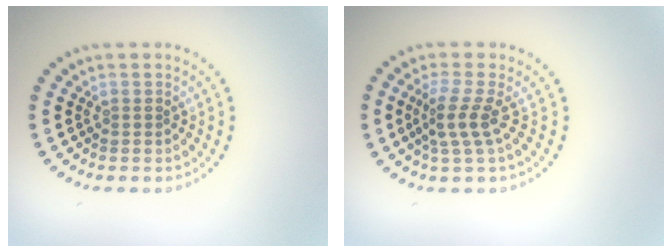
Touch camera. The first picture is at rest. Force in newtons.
{"total": 2.6, "press": 2.0, "slide": 1.6}